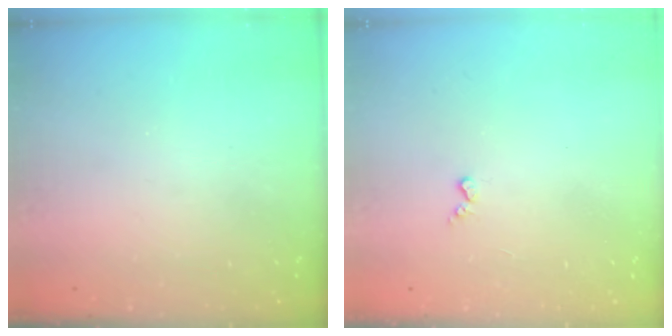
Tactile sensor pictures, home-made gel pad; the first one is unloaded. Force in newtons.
{"total": 2.4, "press": 2.4, "slide": 0.4}